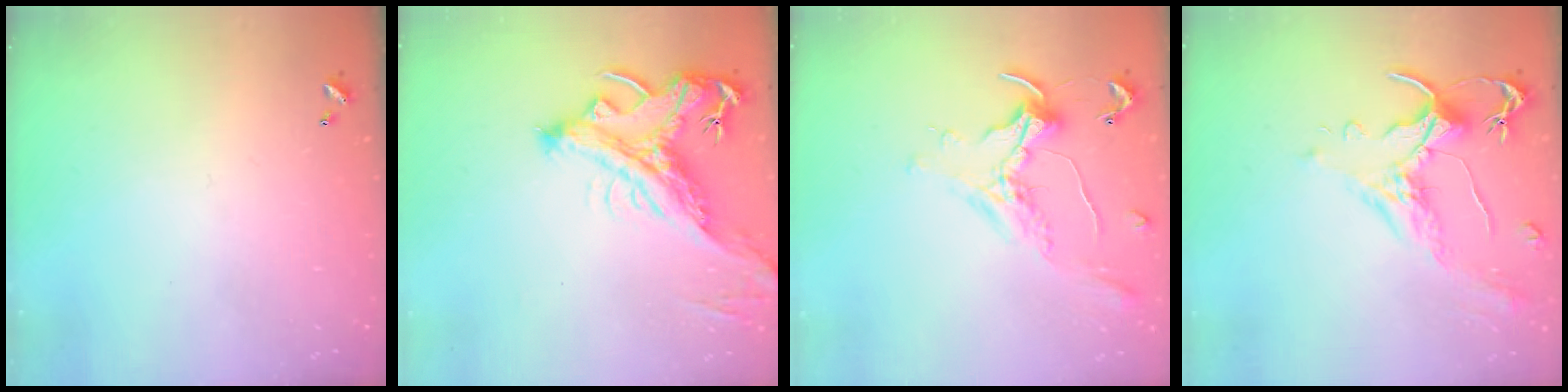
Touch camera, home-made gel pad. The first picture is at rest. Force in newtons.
{"total": 4.9, "press": 4.7, "slide": 1.6}
{"total": 1.1, "press": 1.0, "slide": 0.4}
{"total": 1.5, "press": 1.0, "slide": 1.1}